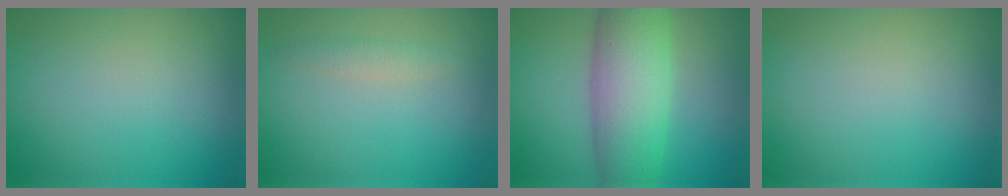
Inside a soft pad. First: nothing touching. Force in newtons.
{"total": 1.2, "press": 1.2, "slide": 0.0}
{"total": 8.6, "press": 8.6, "slide": 0.2}
{"total": 0.0}